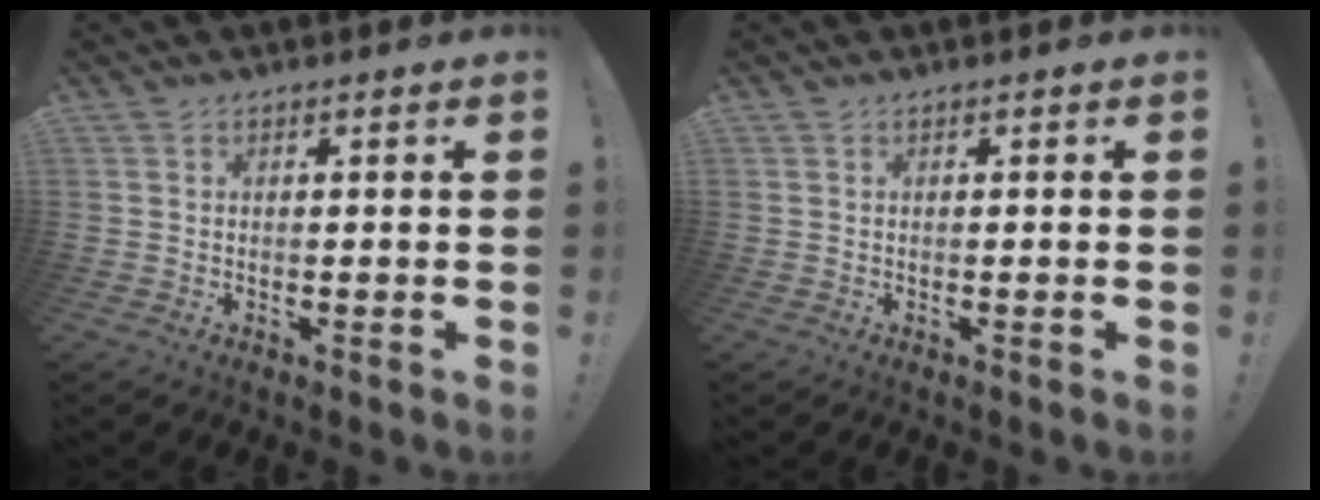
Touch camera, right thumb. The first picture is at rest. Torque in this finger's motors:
{"motor_torque": [-0.30, -0.53, -0.02, -0.18, 0.00]}